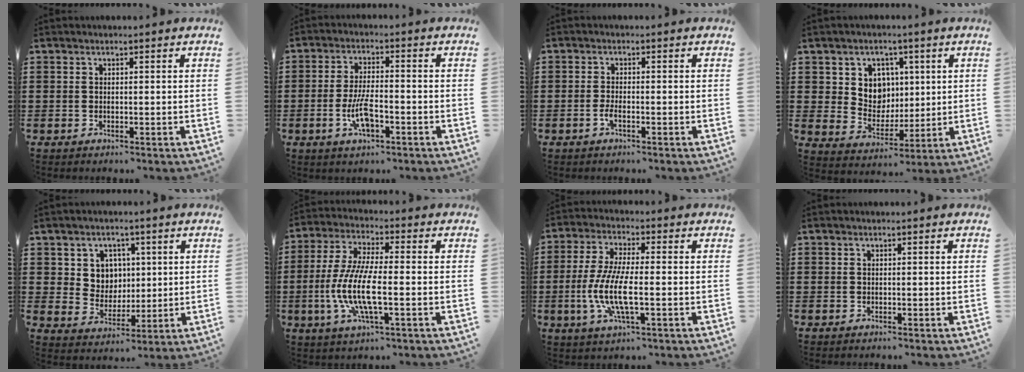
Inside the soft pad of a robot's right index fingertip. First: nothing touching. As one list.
[{"total": 6.5, "force": [-2.2, 2.2, 5.7], "torque": [-0.129, -0.007, -0.045]}, {"total": 1.9, "force": [-0.9, 0.4, 1.6], "torque": [-0.037, -0.003, -0.018]}, {"total": 7.0, "force": [2.2, 6.2, 2.4], "torque": [-0.062, 0.005, 0.038]}, {"total": 5.7, "force": [2.2, 5.1, 1.2], "torque": [-0.044, 0.007, 0.037]}, {"total": 9.9, "force": [-2.7, 2.6, 9.1], "torque": [-0.215, -0.018, -0.060]}, {"total": 8.5, "force": [-2.3, 2.3, 7.9], "torque": [-0.182, -0.016, -0.051]}, {"total": 0.0}]